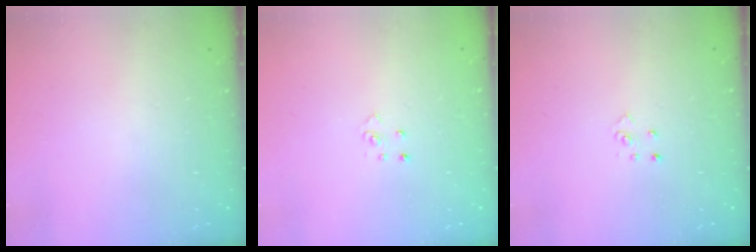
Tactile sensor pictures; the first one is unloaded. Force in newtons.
{"total": 2.6, "press": 2.6, "slide": 0.3}
{"total": 2.6, "press": 2.6, "slide": 0.3}